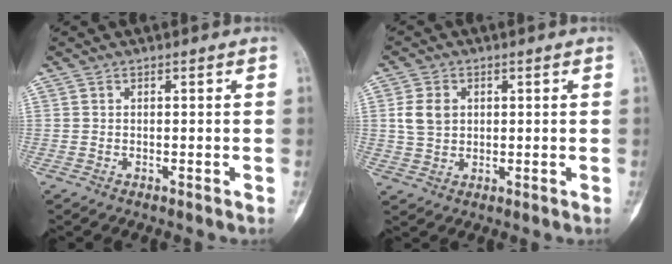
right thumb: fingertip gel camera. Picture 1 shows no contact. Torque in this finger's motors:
{"motor_torque": [0.51, 0.58, 0.34, -0.16, 0.04]}